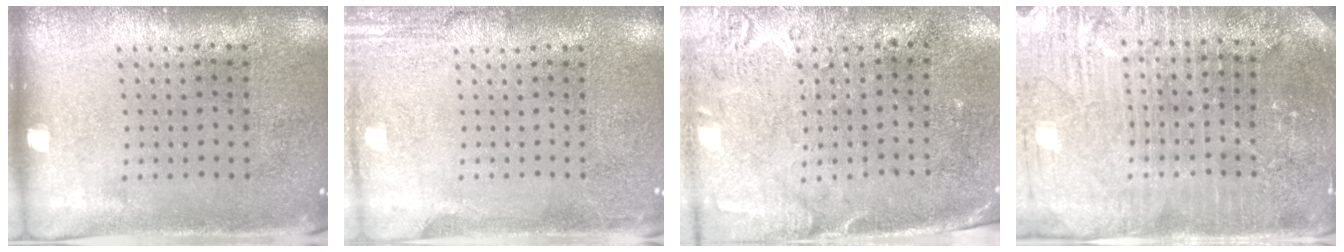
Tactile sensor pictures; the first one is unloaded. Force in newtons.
{"total": 2.6, "press": 2.6, "slide": 0.3}
{"total": 2.7, "press": 2.3, "slide": 1.5}
{"total": 4.3, "press": 4.0, "slide": 1.4}